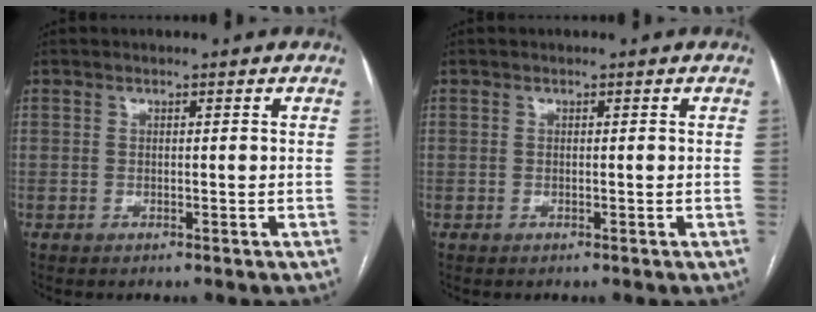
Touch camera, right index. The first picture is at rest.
{"total": 0.0}